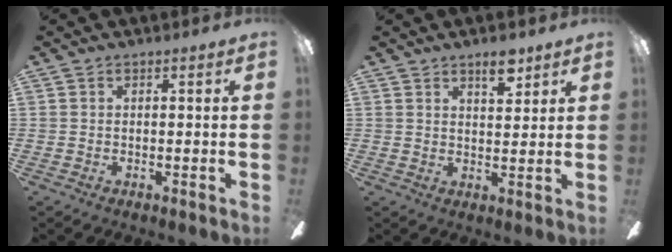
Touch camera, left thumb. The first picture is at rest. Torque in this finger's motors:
{"motor_torque": [0.28, -0.13, 0.43, -0.45, 0.04]}